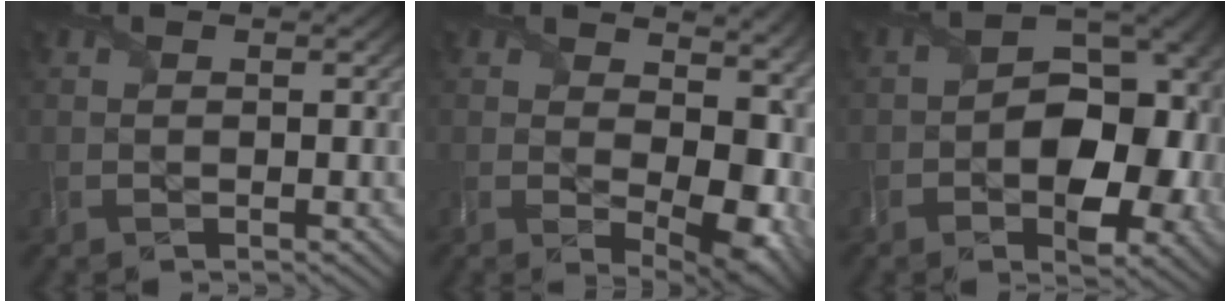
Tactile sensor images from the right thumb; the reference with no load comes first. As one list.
[{"total": 12.4, "force": [1.1, 7.3, 10.0], "torque": [-0.150, -0.031, 0.040]}, {"total": 11.7, "force": [-2.1, 7.2, 9.1], "torque": [-0.125, -0.015, -0.029]}]